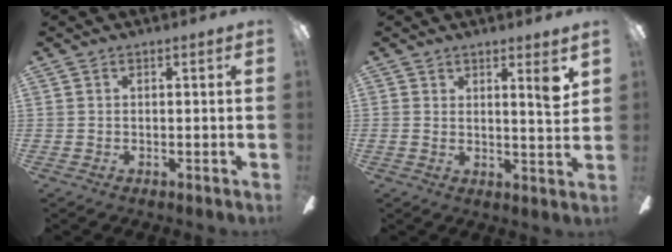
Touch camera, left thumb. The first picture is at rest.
{"total": 4.6, "force": [2.4, 0.7, 3.9], "torque": [-0.055, -0.012, 0.034]}